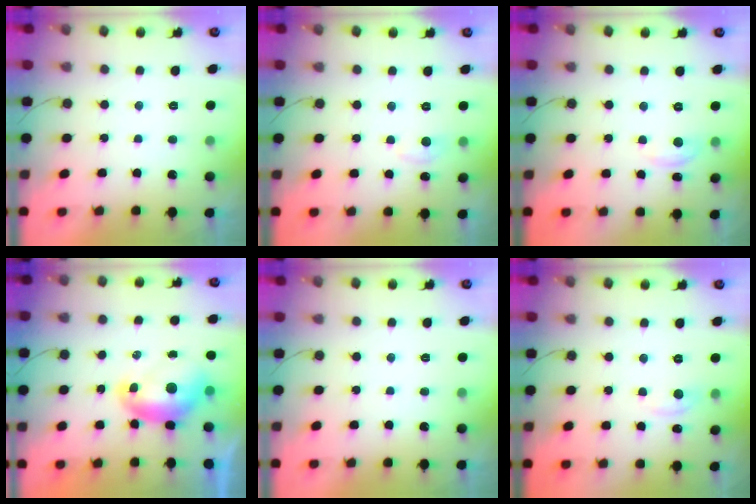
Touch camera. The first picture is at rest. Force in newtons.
{"total": 5.0, "press": 5.0, "slide": 0.7}
{"total": 2.9, "press": 2.9, "slide": 0.2}
{"total": 8.9, "press": 8.8, "slide": 1.0}
{"total": 0.0}
{"total": 3.1, "press": 3.1, "slide": 0.4}